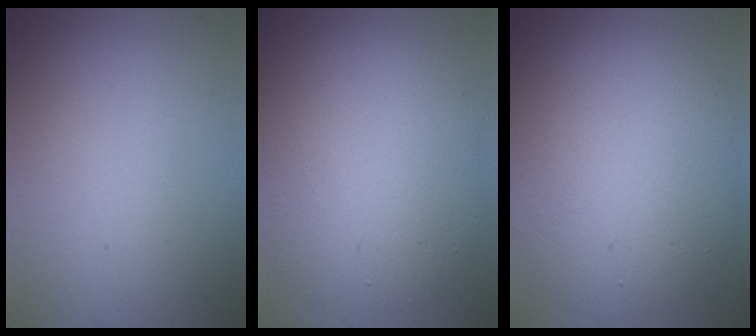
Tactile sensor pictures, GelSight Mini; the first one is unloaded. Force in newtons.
{"total": 8.0, "press": 7.9, "slide": 0.7}
{"total": 9.4, "press": 9.3, "slide": 0.6}